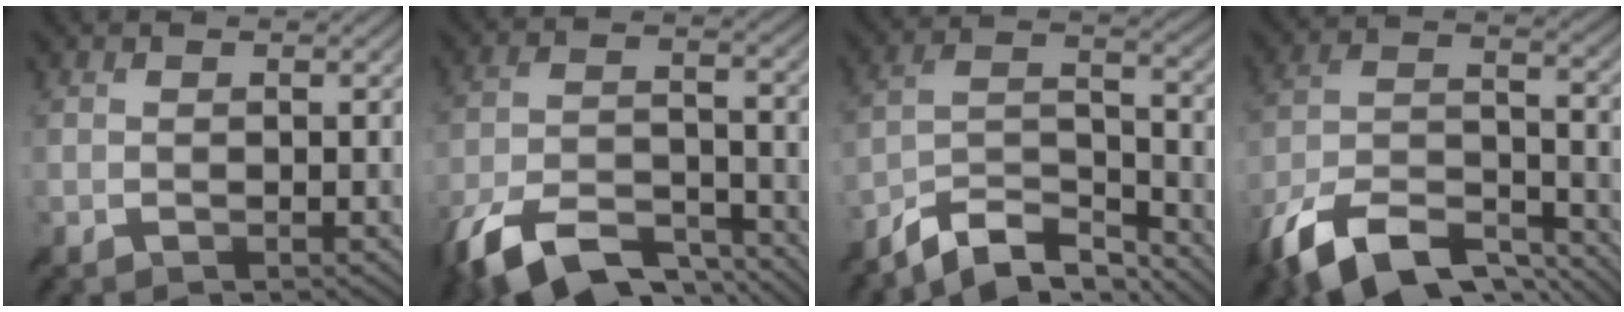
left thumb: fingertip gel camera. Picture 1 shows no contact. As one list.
[{"total": 12.9, "force": [-9.3, 5.3, 7.3], "torque": [-0.161, -0.010, -0.175]}, {"total": 9.6, "force": [-7.8, 2.9, 4.7], "torque": [-0.091, 0.010, -0.152]}, {"total": 14.2, "force": [-10.4, 5.4, 8.1], "torque": [-0.176, -0.005, -0.195]}]